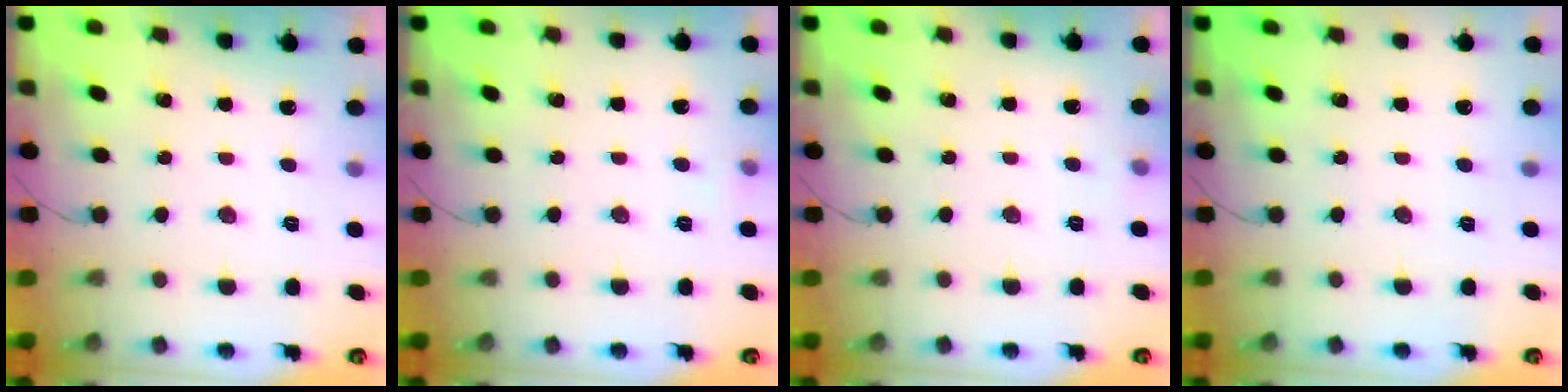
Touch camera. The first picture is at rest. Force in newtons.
{"total": 3.7, "press": 3.5, "slide": 1.2}
{"total": 2.9, "press": 2.6, "slide": 1.2}
{"total": 0.0}